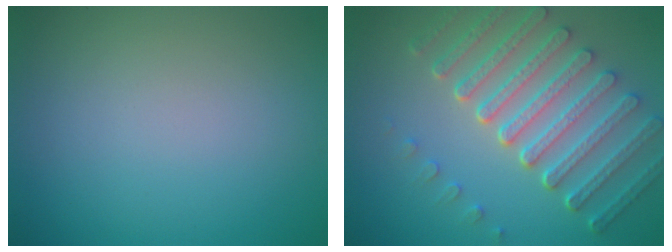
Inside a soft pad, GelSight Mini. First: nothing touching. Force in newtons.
{"total": 7.1, "press": 5.3, "slide": 4.7}